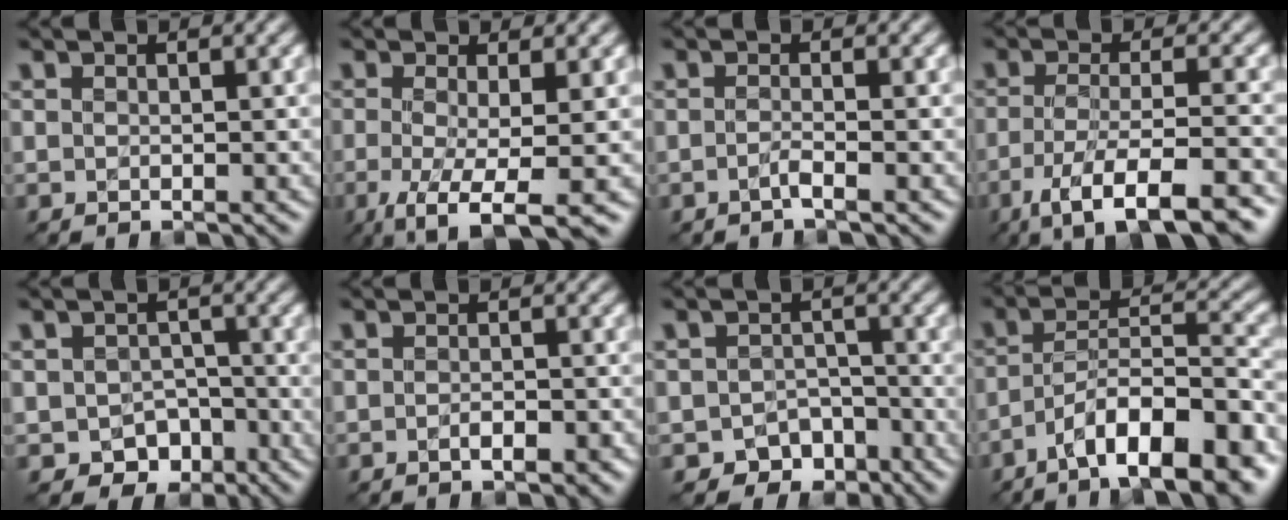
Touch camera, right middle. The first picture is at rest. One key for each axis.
{"total": 6.4, "fx": -2.1, "fy": 1.6, "fz": 5.8, "tx": -0.099, "ty": -0.012, "tz": -0.040}
{"total": 0.9, "fx": -0.3, "fy": 0.1, "fz": 0.8, "tx": -0.016, "ty": 0.004, "tz": -0.014}
{"total": 8.2, "fx": -4.6, "fy": 1.9, "fz": 6.5, "tx": -0.109, "ty": -0.003, "tz": -0.079}
{"total": 3.2, "fx": -1.2, "fy": 2.6, "fz": 1.4, "tx": -0.019, "ty": -0.006, "tz": -0.015}
{"total": 1.7, "fx": -0.6, "fy": 0.6, "fz": 1.5, "tx": -0.027, "ty": 0.003, "tz": -0.010}
{"total": 3.9, "fx": -2.6, "fy": 2.7, "fz": 1.0, "tx": -0.005, "ty": -0.003, "tz": -0.034}
{"total": 11.4, "fx": -6.7, "fy": 3.6, "fz": 8.6, "tx": -0.129, "ty": 0.019, "tz": -0.115}